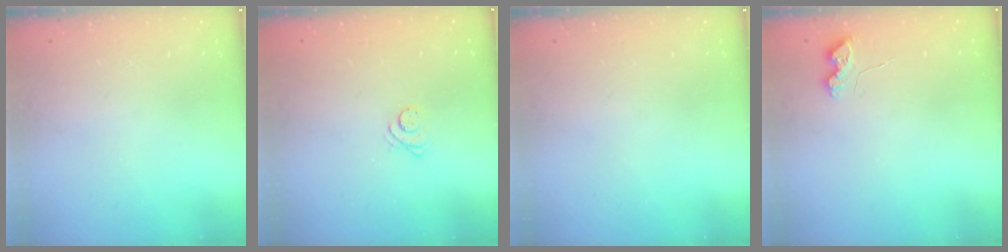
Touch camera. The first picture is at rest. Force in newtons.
{"total": 2.7, "press": 2.7, "slide": 0.4}
{"total": 0.0}
{"total": 5.1, "press": 5.1, "slide": 0.7}